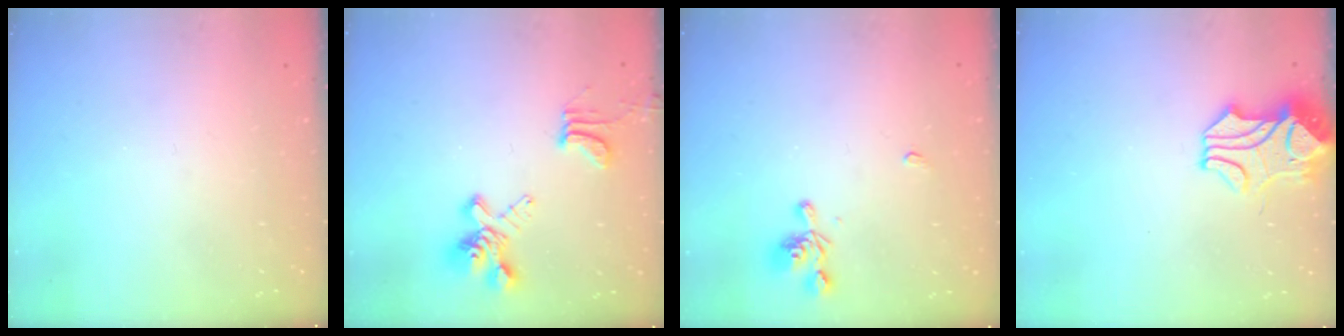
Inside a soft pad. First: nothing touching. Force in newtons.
{"total": 5.3, "press": 5.0, "slide": 1.9}
{"total": 2.6, "press": 2.5, "slide": 0.4}
{"total": 2.7, "press": 2.4, "slide": 1.1}